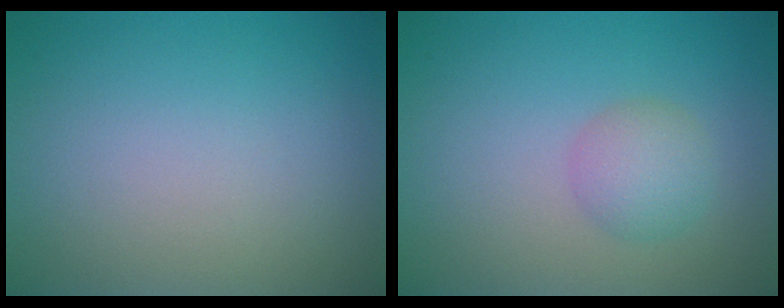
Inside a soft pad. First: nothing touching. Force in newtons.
{"total": 2.4, "press": 2.4, "slide": 0.1}